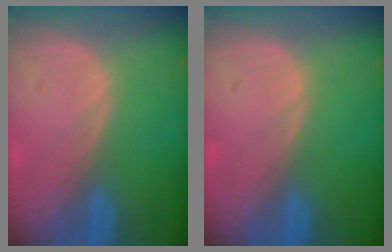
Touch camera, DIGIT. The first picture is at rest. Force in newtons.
{"total": 0.0}